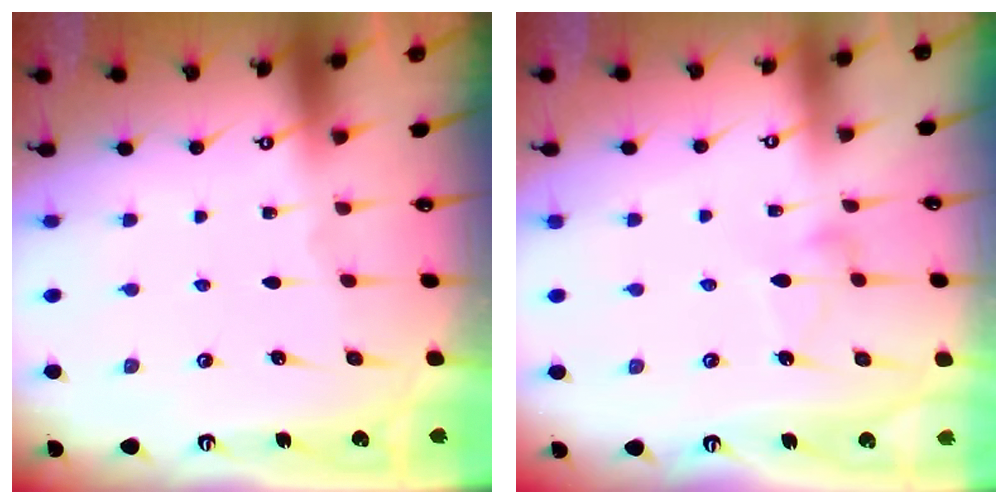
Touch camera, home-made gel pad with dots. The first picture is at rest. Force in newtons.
{"total": 3.3, "press": 3.3, "slide": 0.2}